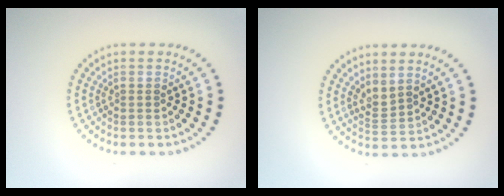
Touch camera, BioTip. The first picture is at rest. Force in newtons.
{"total": 1.8, "press": 1.4, "slide": 1.2}